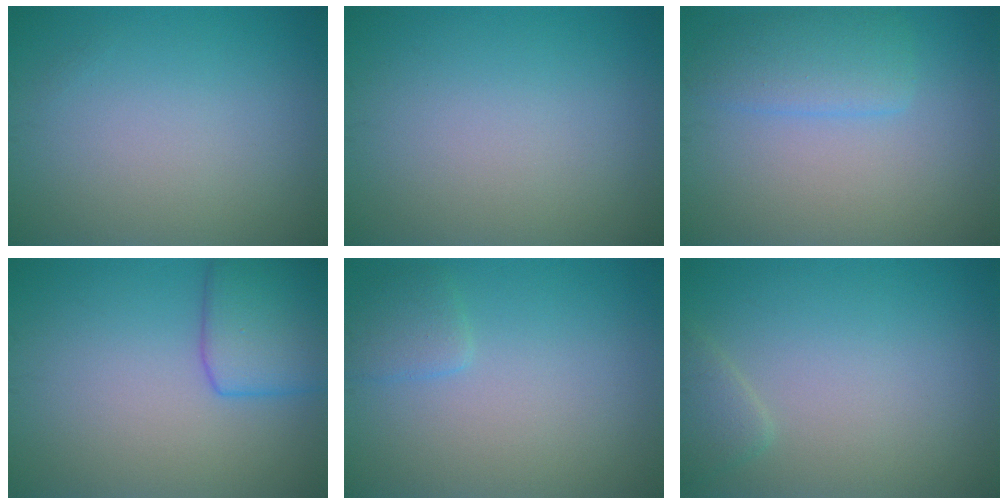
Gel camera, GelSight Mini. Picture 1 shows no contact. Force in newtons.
{"total": 0.0}
{"total": 3.1, "press": 3.1, "slide": 0.2}
{"total": 5.0, "press": 5.0, "slide": 0.3}
{"total": 1.5, "press": 1.5, "slide": 0.2}
{"total": 1.5, "press": 1.5, "slide": 0.1}